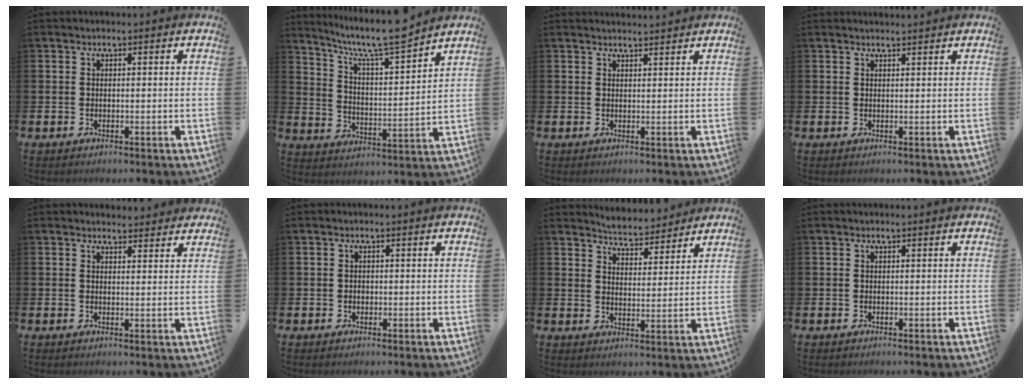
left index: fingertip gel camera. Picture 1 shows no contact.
{"total": 8.7, "force": [7.9, 0.8, 3.5], "torque": [-0.094, -0.059, 0.135]}
{"total": 1.7, "force": [1.7, 0.0, 0.0], "torque": [0.008, -0.012, 0.028]}
{"total": 1.0, "force": [1.0, 0.0, 0.1], "torque": [0.008, -0.005, 0.016]}
{"total": 2.7, "force": [2.6, 0.6, -0.2], "torque": [0.009, -0.015, 0.045]}
{"total": 0.7, "force": [-0.1, 0.6, 0.2], "torque": [-0.001, 0.004, -0.004]}
{"total": 4.9, "force": [4.9, 0.6, -0.3], "torque": [-0.009, -0.036, 0.086]}
{"total": 0.0}